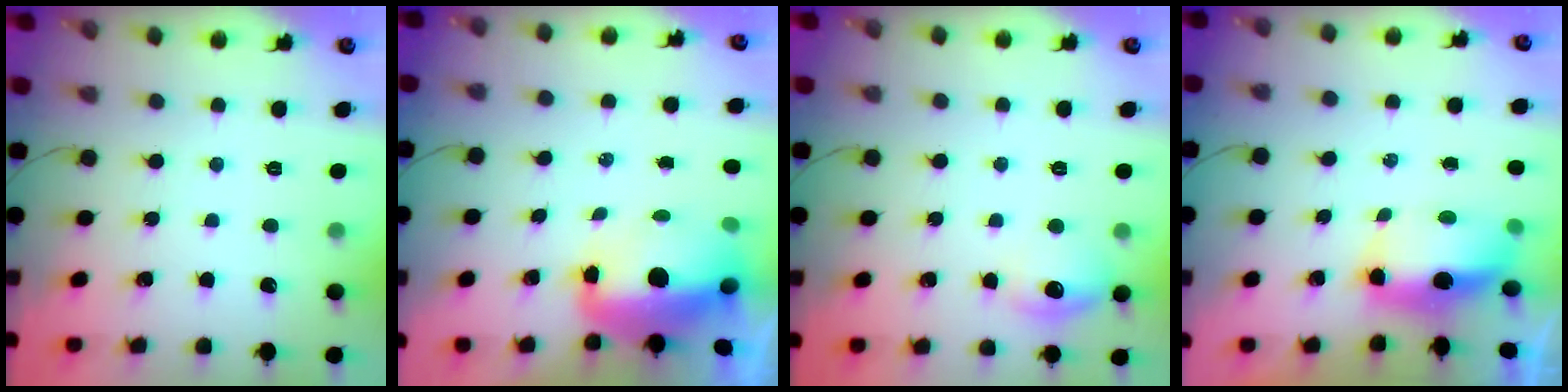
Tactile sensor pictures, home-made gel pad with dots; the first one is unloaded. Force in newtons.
{"total": 10.6, "press": 10.4, "slide": 2.1}
{"total": 9.4, "press": 9.4, "slide": 0.5}
{"total": 7.0, "press": 6.9, "slide": 1.0}